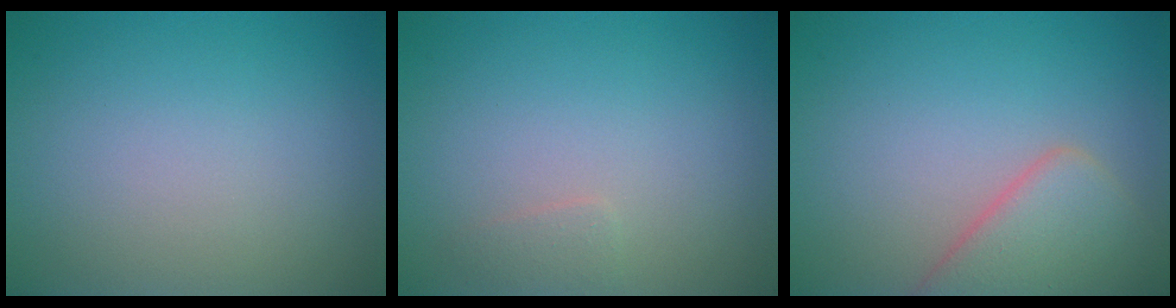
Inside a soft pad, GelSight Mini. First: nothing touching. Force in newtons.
{"total": 0.9, "press": 0.9, "slide": 0.0}
{"total": 4.6, "press": 4.6, "slide": 0.2}